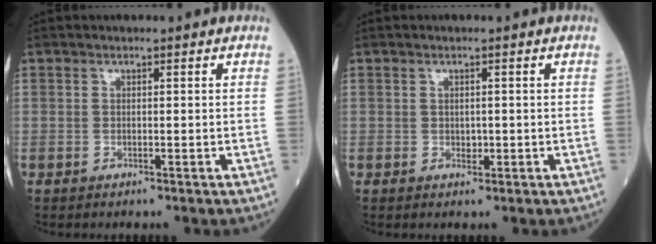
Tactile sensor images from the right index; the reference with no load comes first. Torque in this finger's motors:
{"motor_torque": [-0.07, -0.03, -0.02, 0.01]}